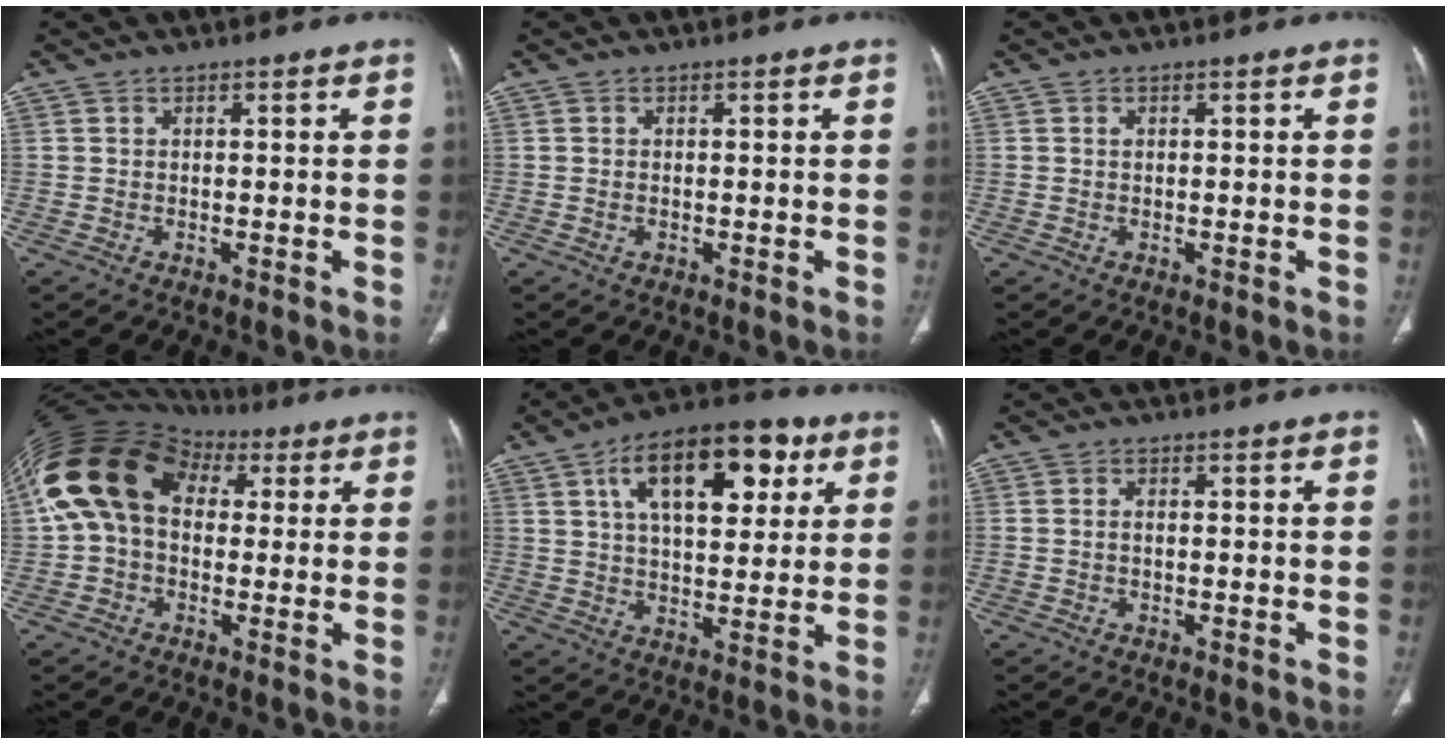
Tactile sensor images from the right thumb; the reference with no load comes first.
{"total": 0.5, "force": [0.0, 0.4, 0.3], "torque": [-0.012, 0.003, 0.002]}
{"total": 0.5, "force": [0.1, 0.4, 0.3], "torque": [-0.006, 0.001, 0.002]}
{"total": 17.1, "force": [4.1, 12.2, 11.2], "torque": [-0.208, 0.049, 0.067]}
{"total": 18.4, "force": [7.3, 9.2, 14.1], "torque": [-0.180, -0.005, 0.111]}
{"total": 1.1, "force": [-0.1, 0.7, 0.8], "torque": [-0.016, 0.003, -0.002]}